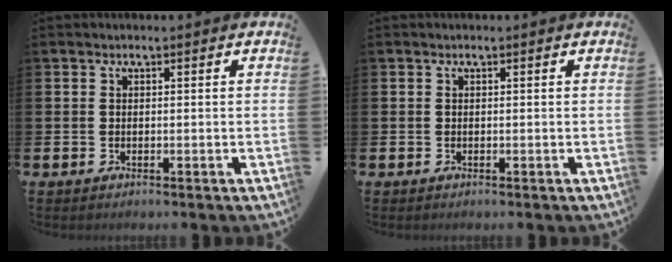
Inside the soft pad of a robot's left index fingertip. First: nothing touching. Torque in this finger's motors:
{"motor_torque": [0.00, 0.00, 0.00, -0.01]}